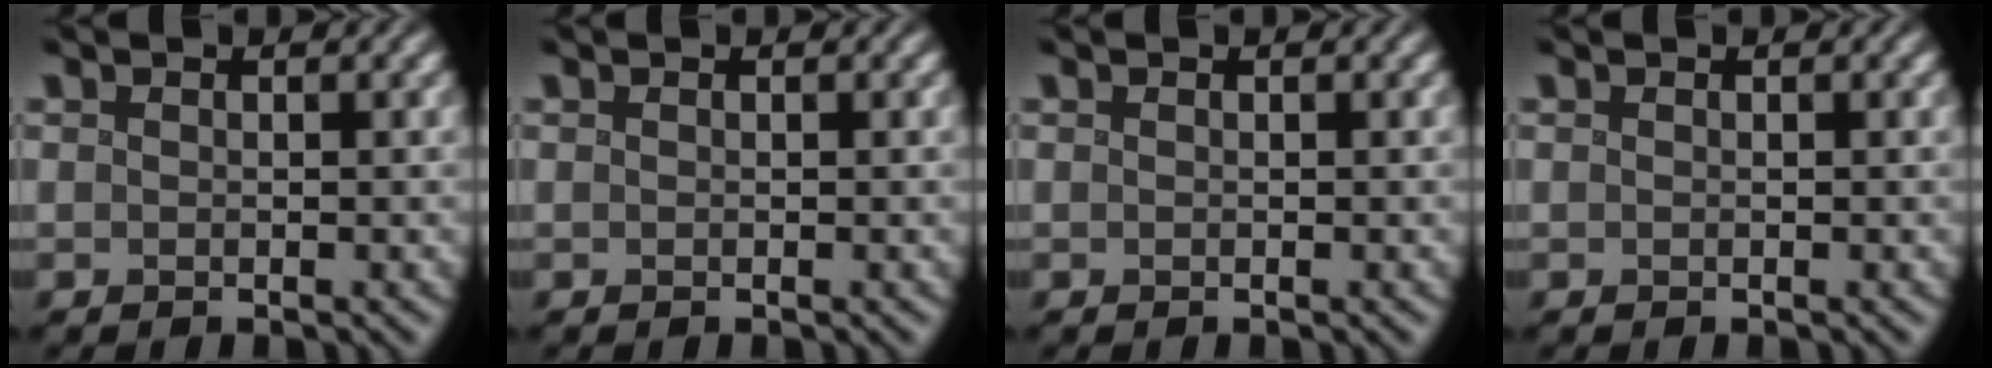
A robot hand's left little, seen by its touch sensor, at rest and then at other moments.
{"total": 0.0}
{"total": 0.0}
{"total": 0.0}